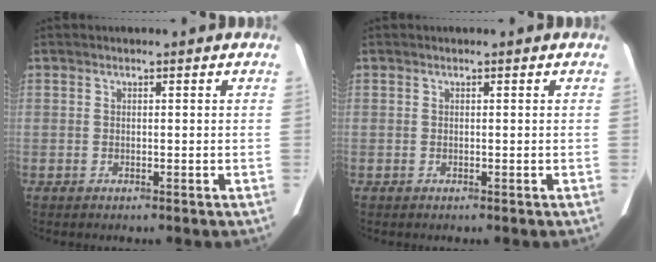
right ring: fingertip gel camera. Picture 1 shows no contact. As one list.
[{"total": 0.0}]